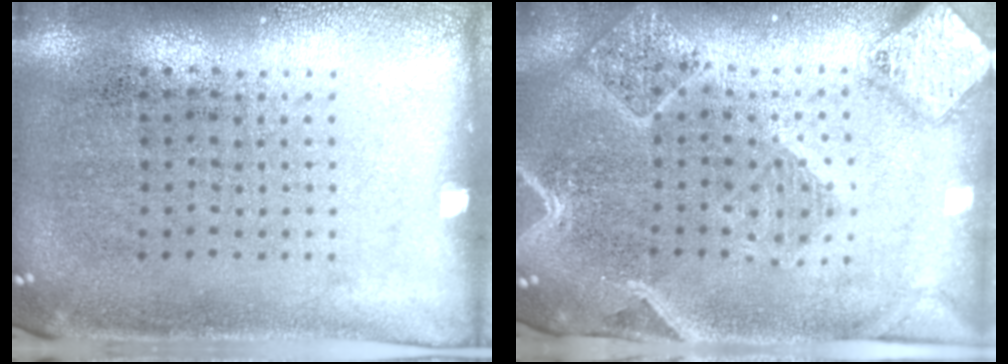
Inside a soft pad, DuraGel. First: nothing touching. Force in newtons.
{"total": 2.7, "press": 2.4, "slide": 1.2}